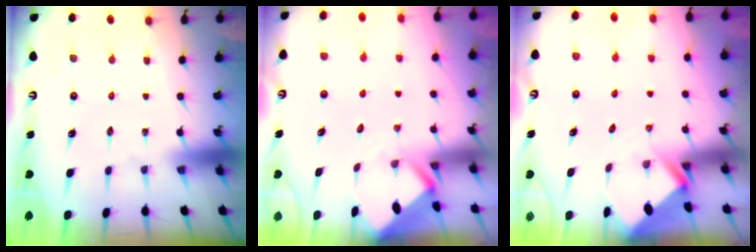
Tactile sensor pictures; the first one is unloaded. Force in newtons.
{"total": 2.9, "press": 2.9, "slide": 0.1}
{"total": 2.7, "press": 2.7, "slide": 0.2}